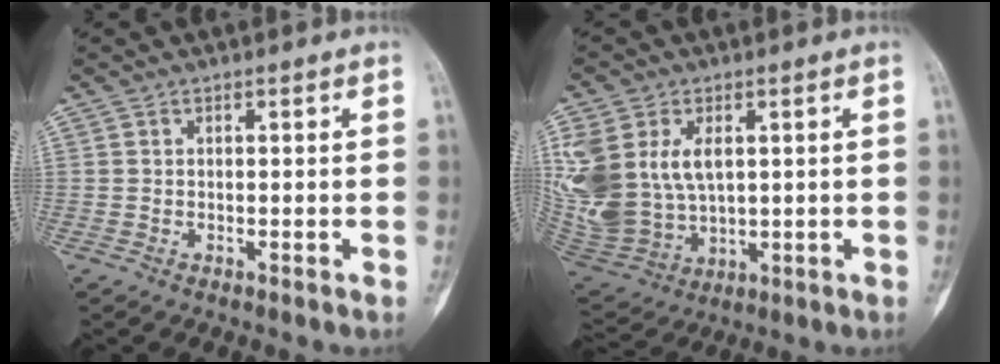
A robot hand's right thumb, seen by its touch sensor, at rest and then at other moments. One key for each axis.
{"total": 19.7, "fx": 3.9, "fy": 13.6, "fz": 13.7, "tx": -0.323, "ty": -0.007, "tz": 0.102}